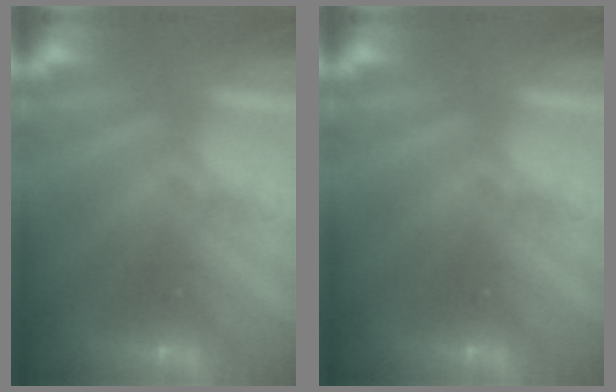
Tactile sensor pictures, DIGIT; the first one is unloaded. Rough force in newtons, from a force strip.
{"total": 0.0}